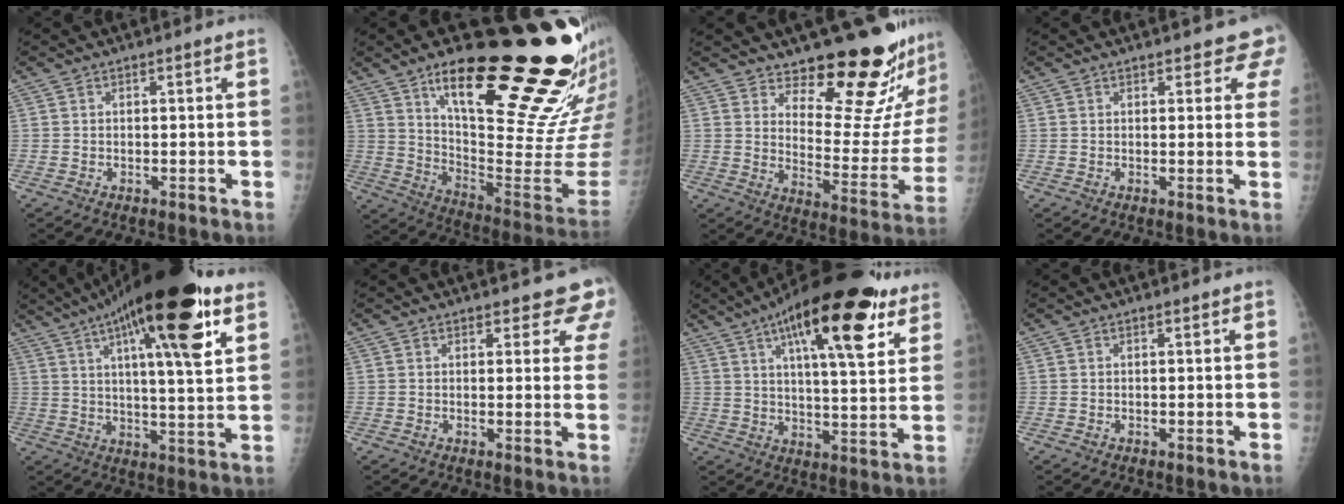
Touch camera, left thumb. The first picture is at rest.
{"total": 31.4, "force": [19.0, 8.0, 23.7], "torque": [-0.281, -0.088, 0.302]}
{"total": 20.0, "force": [17.5, 4.9, 8.3], "torque": [-0.065, -0.172, 0.228]}
{"total": 4.6, "force": [3.7, 1.9, 1.8], "torque": [0.015, -0.012, 0.032]}
{"total": 23.7, "force": [11.8, 5.7, 19.7], "torque": [-0.304, -0.014, 0.178]}
{"total": 6.1, "force": [5.1, 2.5, 2.3], "torque": [0.014, -0.022, 0.044]}
{"total": 23.5, "force": [12.2, 7.3, 18.7], "torque": [-0.268, -0.021, 0.181]}
{"total": 0.0}